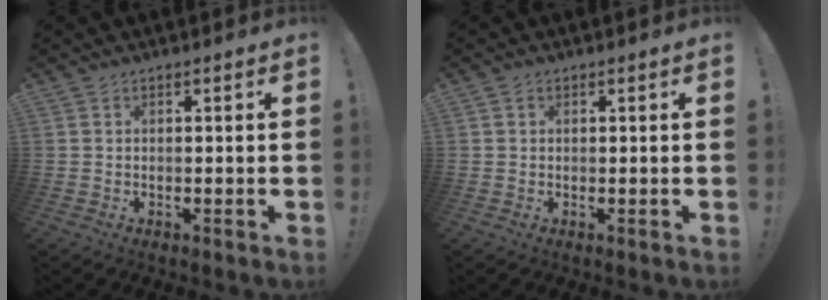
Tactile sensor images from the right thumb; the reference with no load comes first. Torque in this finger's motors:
{"motor_torque": [-0.16, 0.18, -0.03, -0.07, 0.06]}